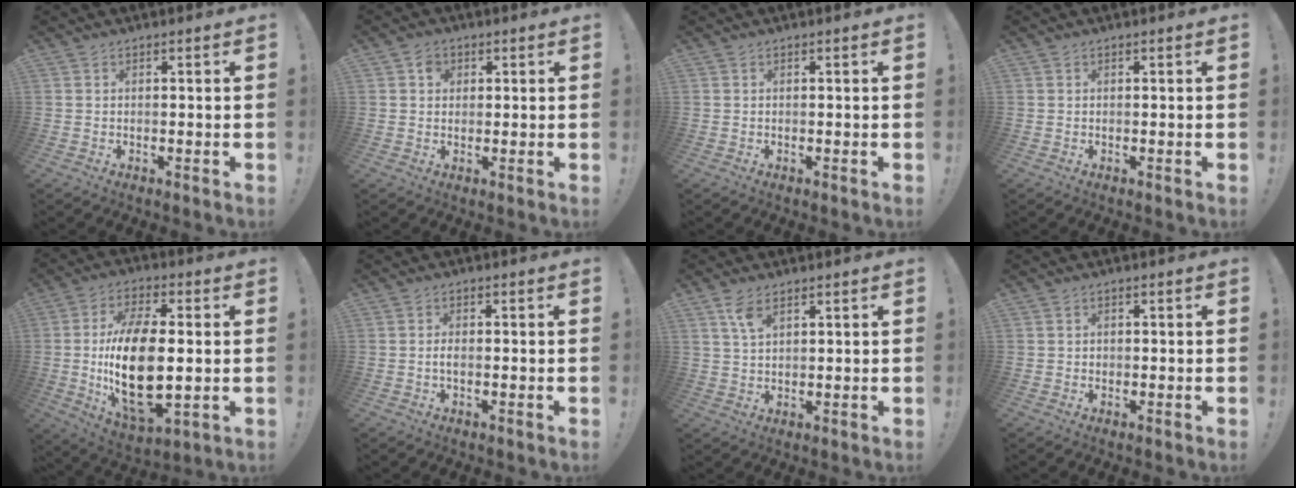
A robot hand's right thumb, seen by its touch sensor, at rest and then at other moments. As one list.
[{"total": 2.9, "force": [0.7, 2.6, 1.0], "torque": [-0.007, 0.001, 0.010]}, {"total": 0.0}, {"total": 0.0}, {"total": 21.7, "force": [-0.3, 11.1, 18.6], "torque": [-0.367, -0.011, -0.002]}, {"total": 1.6, "force": [-0.5, 0.6, 1.4], "torque": [-0.030, 0.007, -0.009]}, {"total": 4.6, "force": [2.7, 2.0, 3.1], "torque": [-0.060, -0.010, 0.049]}, {"total": 0.9, "force": [-0.1, 0.9, 0.2], "torque": [-0.008, 0.006, 0.000]}]